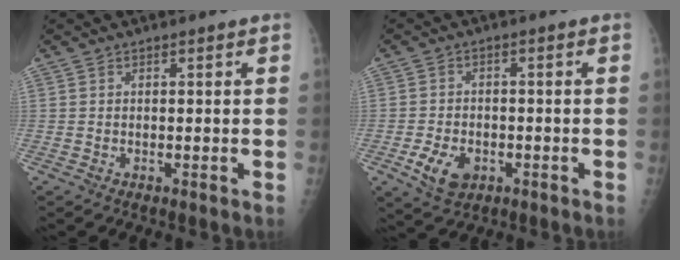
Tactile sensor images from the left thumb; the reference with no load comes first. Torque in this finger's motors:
{"motor_torque": [-0.32, 0.44, 0.04, -0.03, 0.03]}